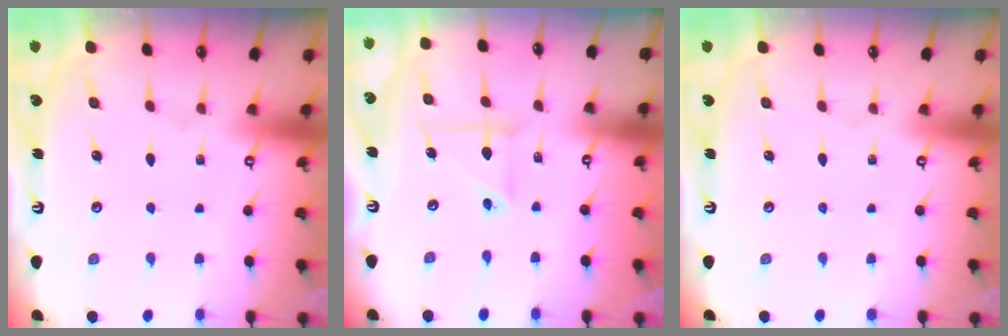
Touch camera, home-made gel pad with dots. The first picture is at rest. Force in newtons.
{"total": 4.5, "press": 4.4, "slide": 0.7}
{"total": 0.0}